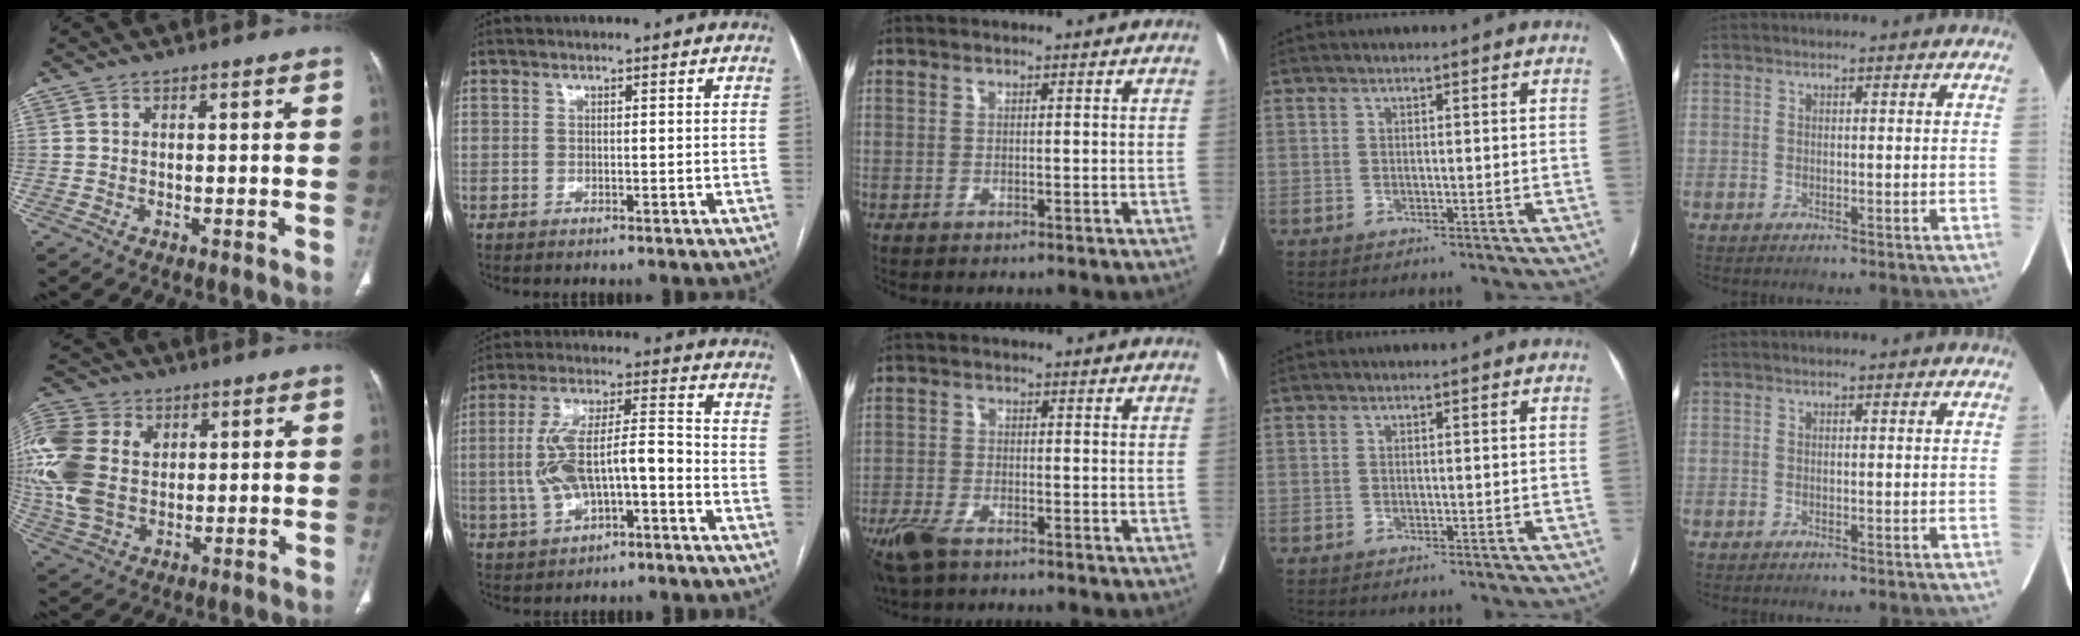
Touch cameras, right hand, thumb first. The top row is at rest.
{"thumb": {"total": 17.3, "force": [2.9, 12.5, 11.6], "torque": [-0.270, 0.004, 0.057]}, "index": {"total": 11.1, "force": [-2.6, 3.7, 10.2], "torque": [-0.196, 0.030, -0.039]}, "middle": {"total": 7.2, "force": [-5.3, 2.4, 4.2], "torque": [-0.086, -0.015, -0.098]}}